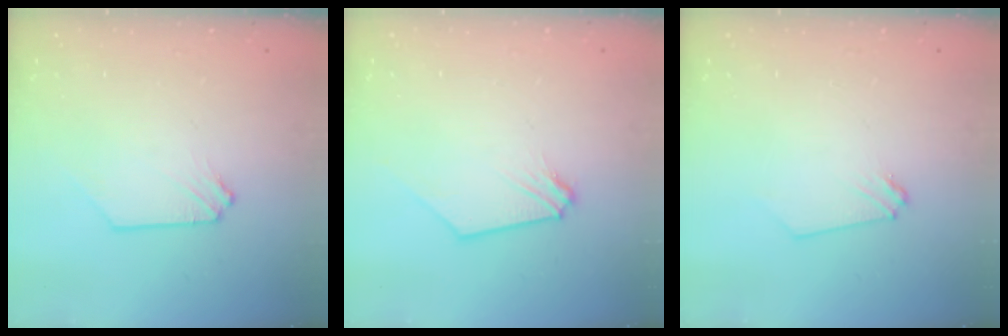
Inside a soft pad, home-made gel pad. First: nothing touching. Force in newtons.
{"total": 0.9, "press": 0.9, "slide": 0.1}
{"total": 0.0}